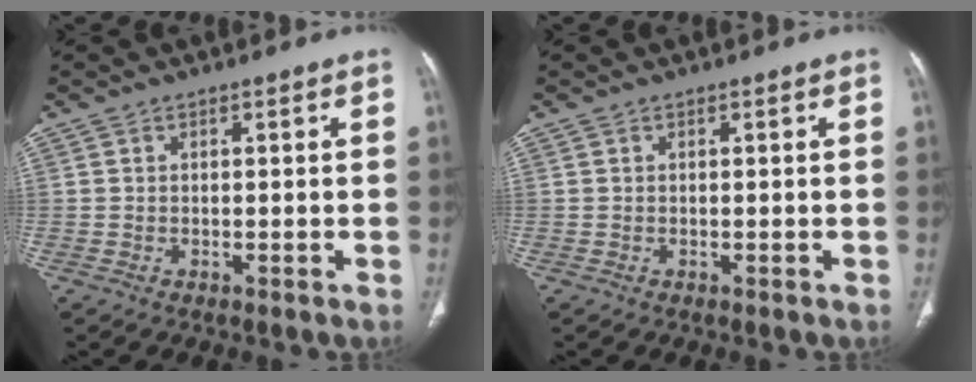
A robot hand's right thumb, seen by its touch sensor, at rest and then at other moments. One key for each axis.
{"total": 0.0}